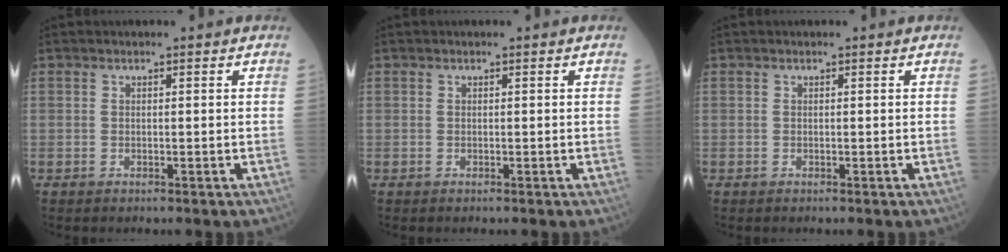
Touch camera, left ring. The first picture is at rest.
{"total": 0.0}
{"total": 0.0}